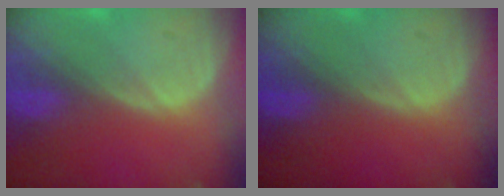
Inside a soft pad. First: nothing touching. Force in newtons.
{"total": 0.0}